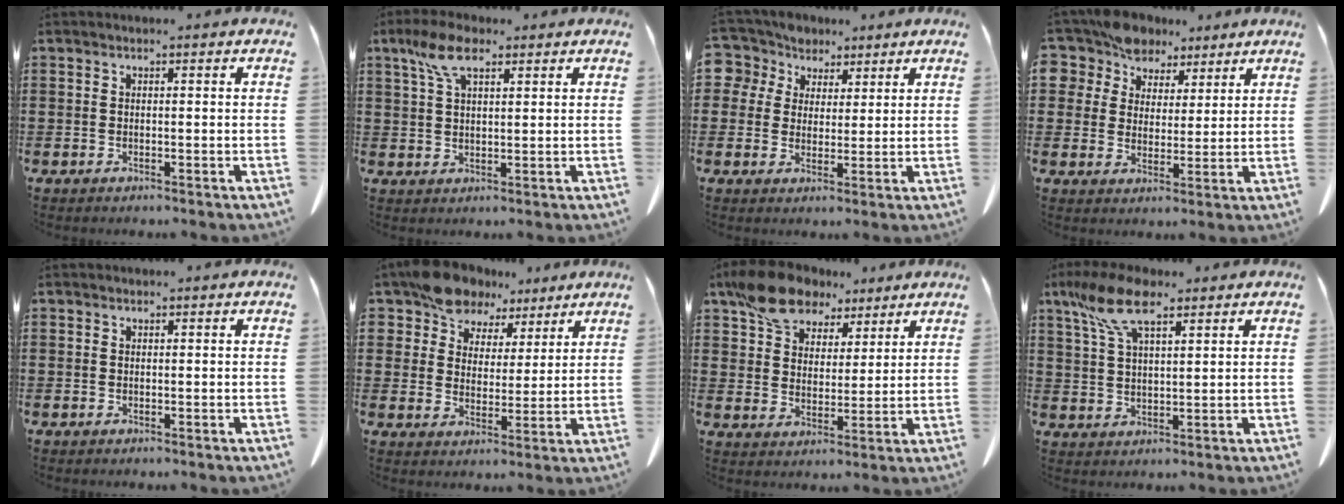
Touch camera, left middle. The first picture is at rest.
{"total": 6.3, "force": [3.5, 2.6, 4.5], "torque": [-0.099, 0.007, 0.063]}
{"total": 5.2, "force": [3.0, 4.2, 0.0], "torque": [-0.033, -0.004, 0.054]}
{"total": 6.8, "force": [5.6, 3.9, 0.4], "torque": [-0.047, -0.016, 0.107]}
{"total": 0.0}
{"total": 9.7, "force": [7.8, 5.2, 2.3], "torque": [-0.082, -0.022, 0.149]}
{"total": 9.7, "force": [7.6, 4.9, 3.5], "torque": [-0.095, -0.011, 0.145]}
{"total": 8.9, "force": [5.7, 3.0, 6.2], "torque": [-0.141, -0.005, 0.102]}